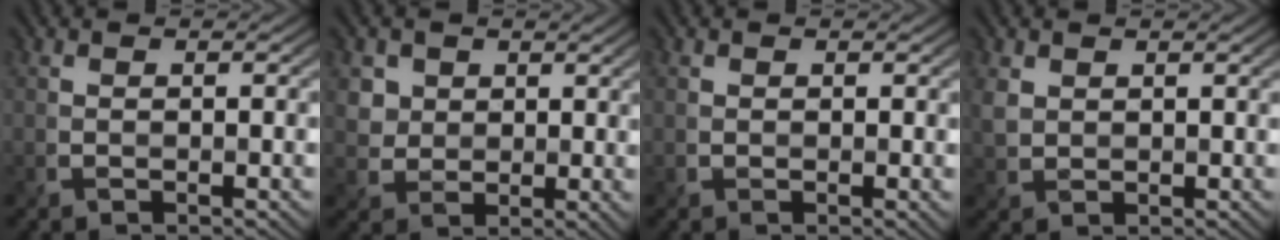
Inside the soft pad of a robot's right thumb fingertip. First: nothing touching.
{"total": 4.1, "force": [2.2, 3.4, 1.0], "torque": [-0.038, -0.012, 0.046]}
{"total": 0.6, "force": [0.2, 0.5, 0.3], "torque": [-0.001, -0.003, 0.005]}
{"total": 2.4, "force": [1.3, 1.9, 0.9], "torque": [-0.030, 0.001, 0.027]}